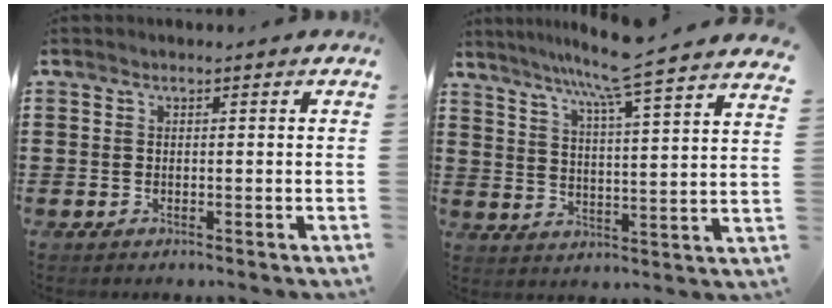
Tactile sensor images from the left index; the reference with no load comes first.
{"total": 8.7, "force": [7.6, -1.6, 4.0], "torque": [-0.096, -0.048, 0.122]}